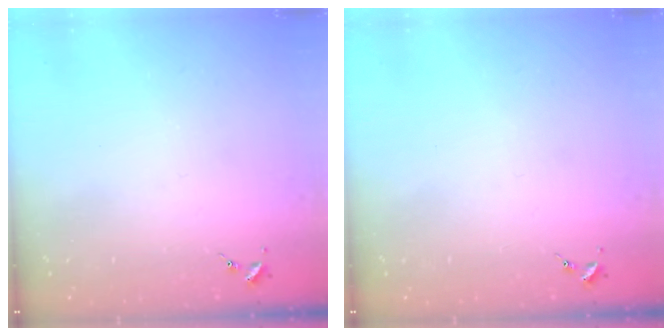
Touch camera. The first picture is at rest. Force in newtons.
{"total": 0.0}